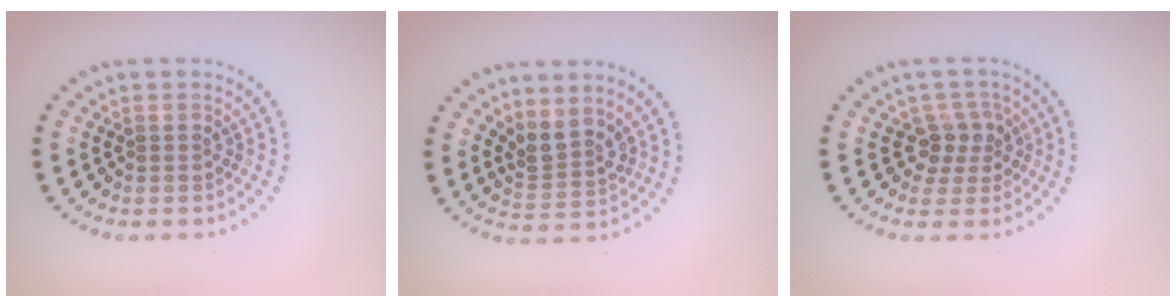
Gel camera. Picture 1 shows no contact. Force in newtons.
{"total": 2.7, "press": 2.0, "slide": 1.8}
{"total": 2.4, "press": 1.9, "slide": 1.5}